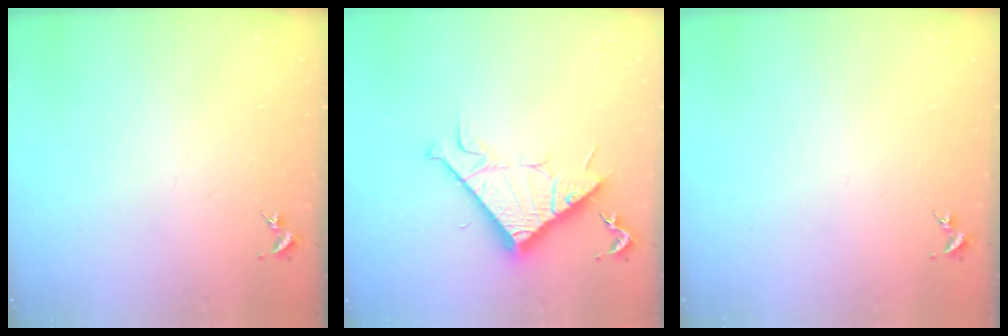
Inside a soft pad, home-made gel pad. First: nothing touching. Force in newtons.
{"total": 10.2, "press": 10.2, "slide": 0.3}
{"total": 0.0}